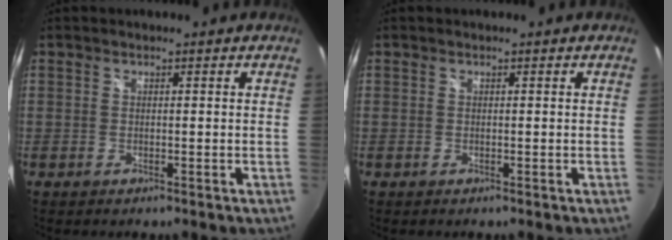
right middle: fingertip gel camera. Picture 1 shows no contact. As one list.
[{"total": 0.0}]